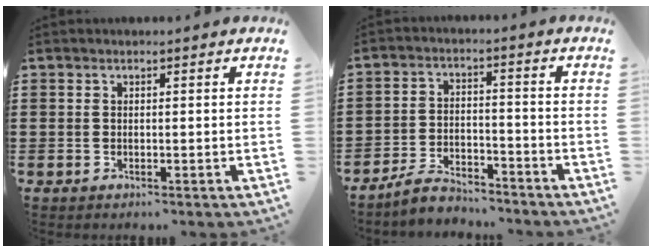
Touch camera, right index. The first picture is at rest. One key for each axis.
{"total": 4.9, "fx": -4.6, "fy": 1.1, "fz": 1.2, "tx": -0.027, "ty": 0.011, "tz": -0.092}